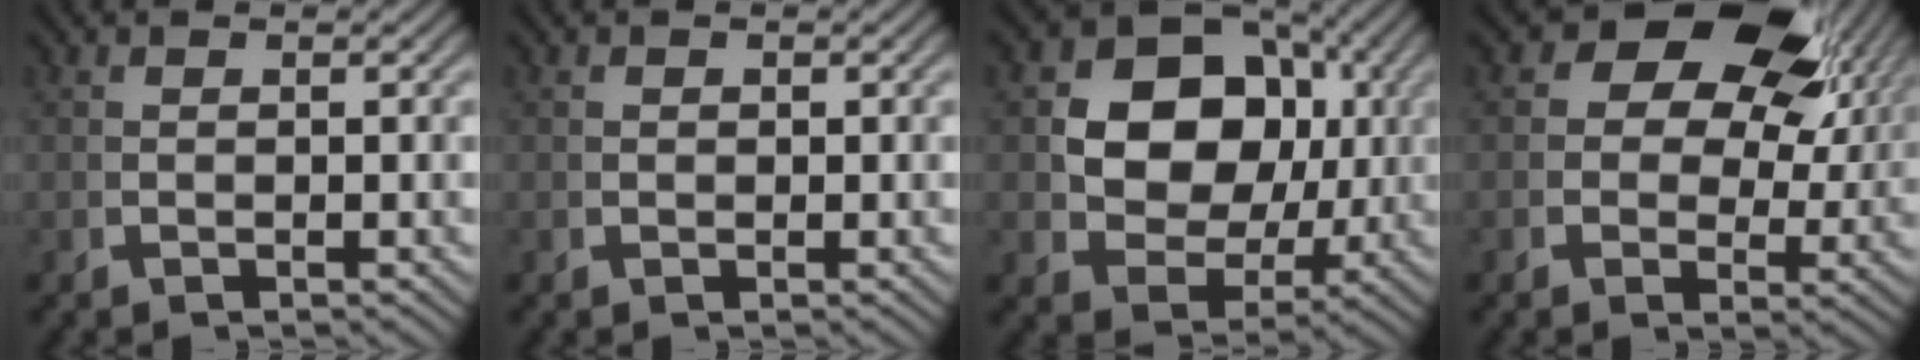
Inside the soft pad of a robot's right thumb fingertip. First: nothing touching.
{"total": 0.5, "force": [0.2, 0.5, 0.1], "torque": [-0.004, -0.004, 0.005]}
{"total": 12.2, "force": [1.3, 9.2, 7.8], "torque": [-0.173, -0.043, 0.035]}
{"total": 12.9, "force": [4.3, 8.0, 9.1], "torque": [-0.128, 0.007, 0.057]}